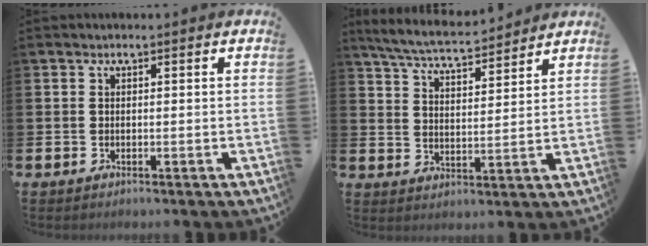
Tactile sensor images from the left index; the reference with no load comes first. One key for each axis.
{"total": 6.2, "fx": 5.9, "fy": 0.7, "fz": 1.7, "tx": -0.053, "ty": -0.036, "tz": 0.104}